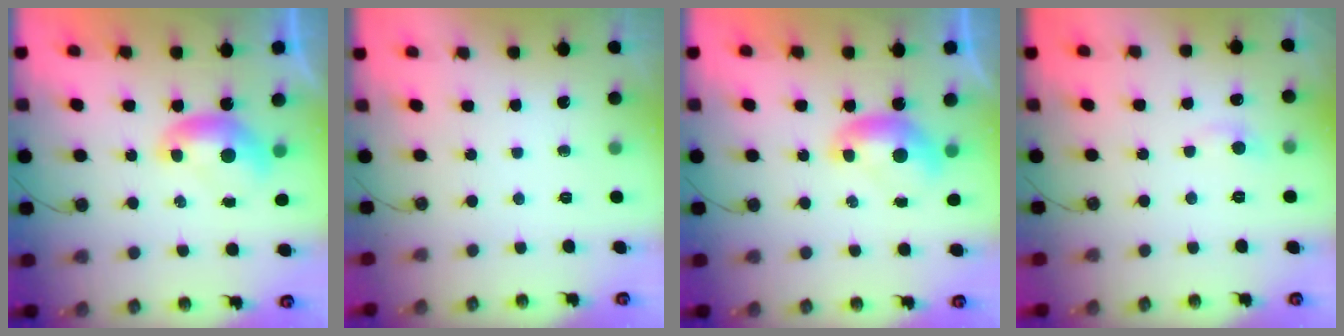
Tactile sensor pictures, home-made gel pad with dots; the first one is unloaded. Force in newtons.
{"total": 0.0}
{"total": 0.0}
{"total": 1.5, "press": 1.2, "slide": 0.9}